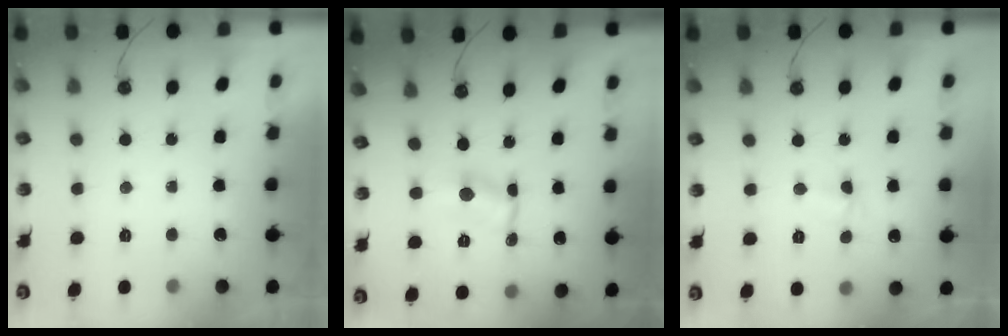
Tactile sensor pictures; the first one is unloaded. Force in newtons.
{"total": 1.0, "press": 0.6, "slide": 0.8}
{"total": 2.8, "press": 2.6, "slide": 1.0}